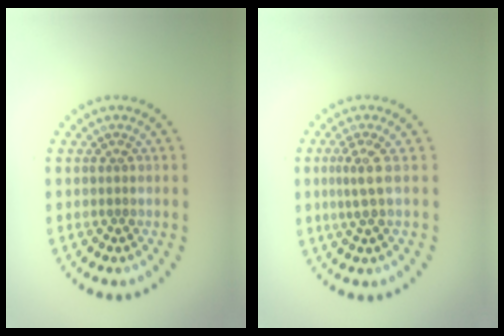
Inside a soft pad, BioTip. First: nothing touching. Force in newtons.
{"total": 2.1, "press": 1.4, "slide": 1.5}